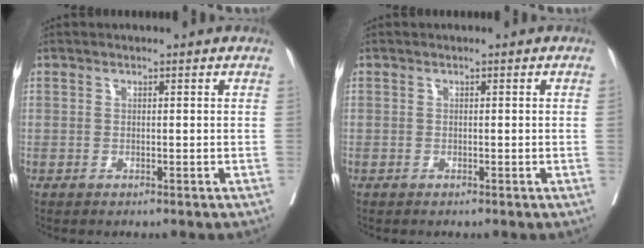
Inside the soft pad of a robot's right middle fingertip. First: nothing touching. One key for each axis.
{"total": 0.5, "fx": 0.0, "fy": -0.2, "fz": 0.5, "tx": -0.002, "ty": 0.001, "tz": 0.001}